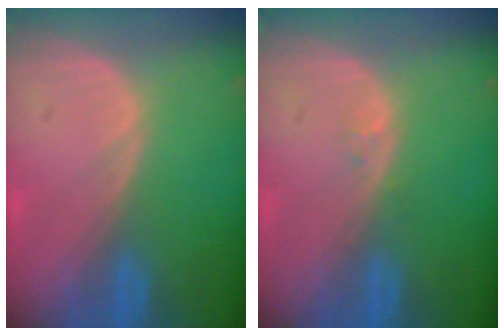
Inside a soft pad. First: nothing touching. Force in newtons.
{"total": 0.6, "press": 0.6, "slide": 0.1}